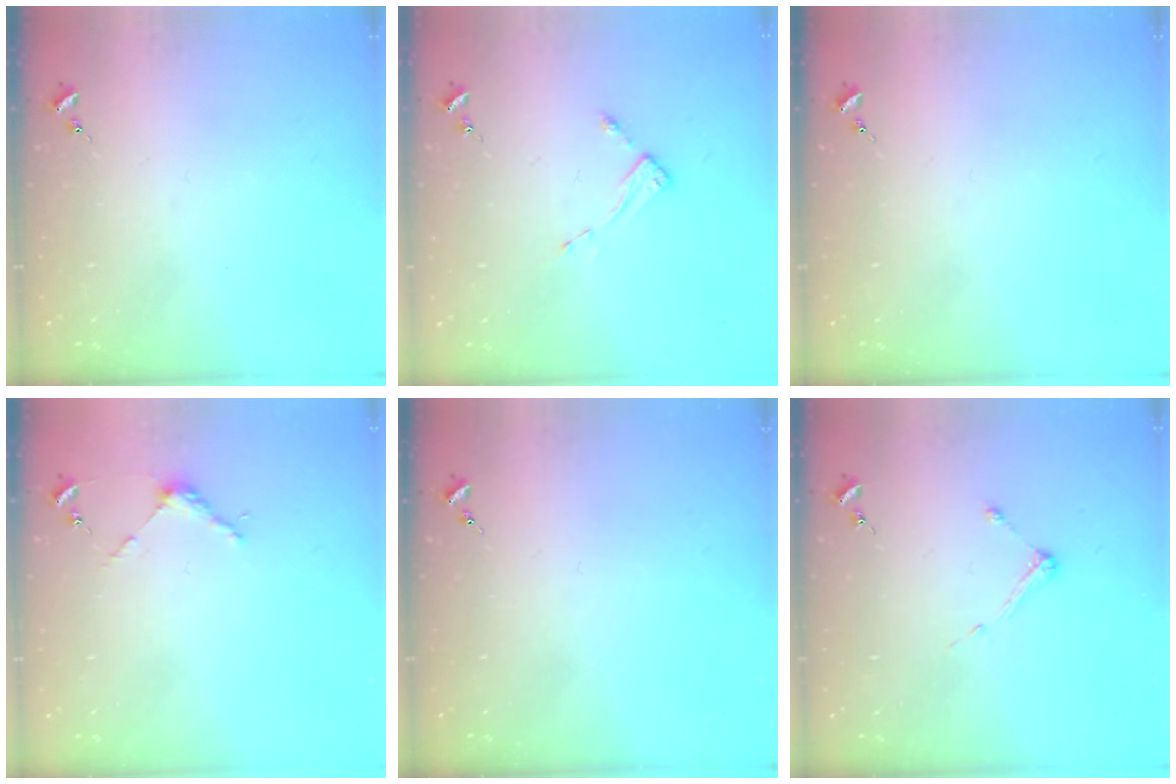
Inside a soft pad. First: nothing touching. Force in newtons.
{"total": 2.6, "press": 2.6, "slide": 0.3}
{"total": 0.0}
{"total": 3.9, "press": 3.9, "slide": 0.2}
{"total": 0.0}
{"total": 3.4, "press": 3.4, "slide": 0.4}